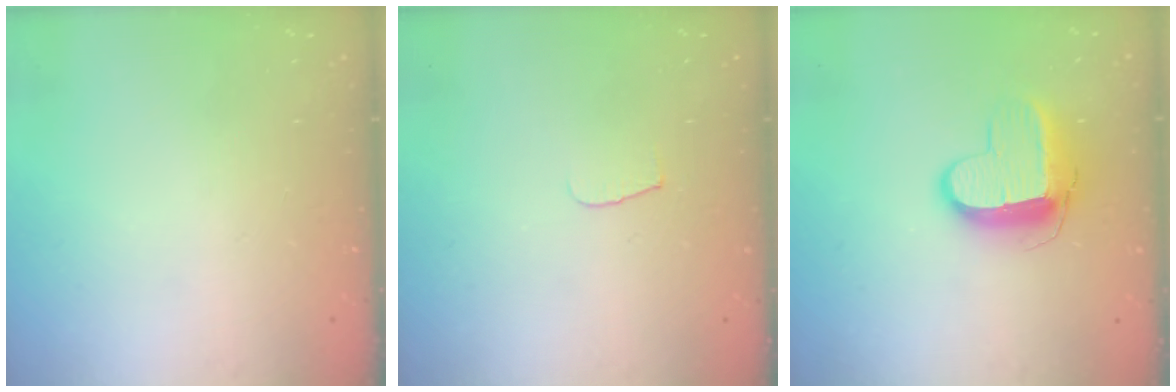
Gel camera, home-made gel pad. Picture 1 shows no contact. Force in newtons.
{"total": 3.8, "press": 3.8, "slide": 0.4}
{"total": 10.8, "press": 10.8, "slide": 0.9}